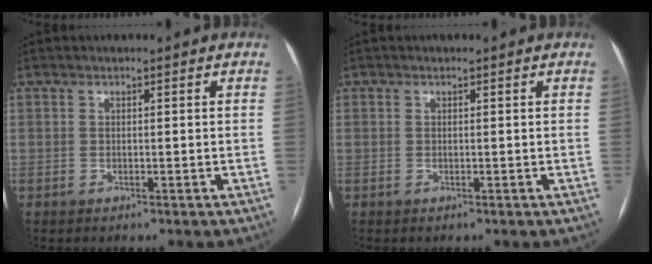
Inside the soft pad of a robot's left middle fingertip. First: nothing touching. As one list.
[{"total": 0.0}]